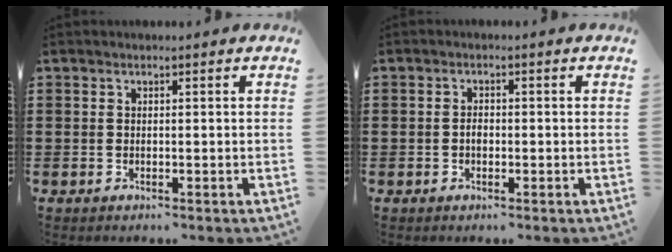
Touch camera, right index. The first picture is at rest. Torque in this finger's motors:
{"motor_torque": [0.79, -0.03, 0.22, 0.05]}